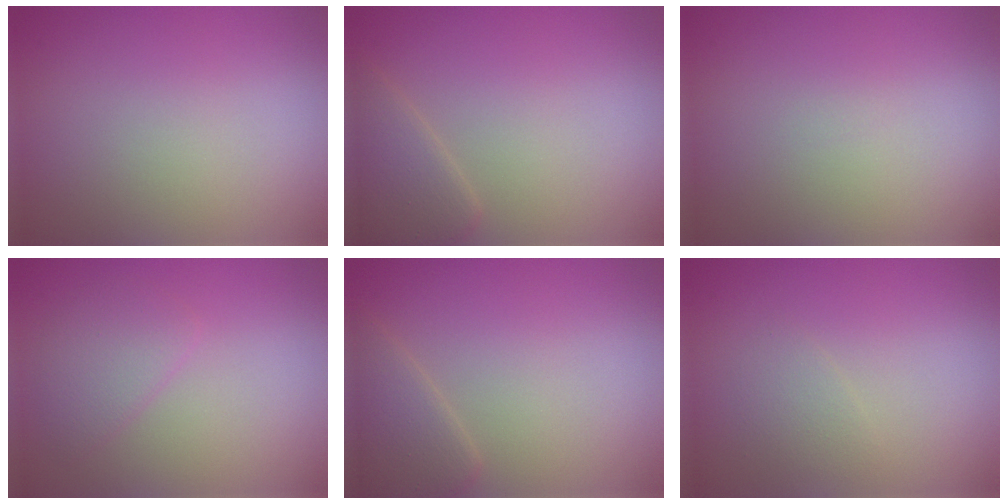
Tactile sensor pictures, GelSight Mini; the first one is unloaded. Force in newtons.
{"total": 2.7, "press": 2.6, "slide": 0.2}
{"total": 0.0}
{"total": 2.2, "press": 2.1, "slide": 0.1}
{"total": 2.7, "press": 2.6, "slide": 0.2}
{"total": 1.3, "press": 1.3, "slide": 0.0}